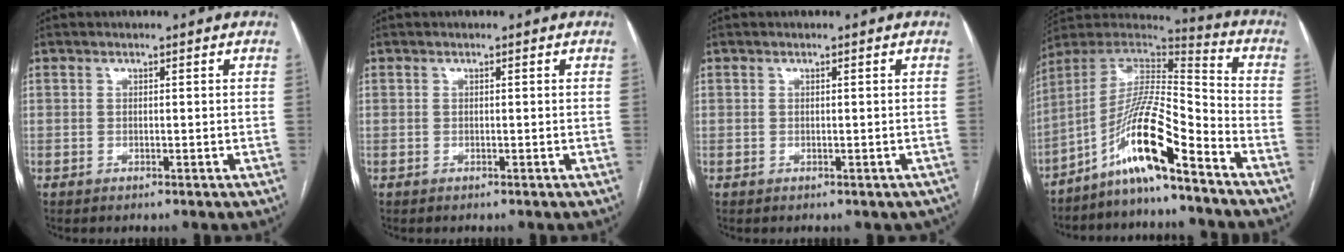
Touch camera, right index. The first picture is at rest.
{"total": 0.0}
{"total": 1.4, "force": [-0.5, 1.1, 0.7], "torque": [-0.008, 0.014, 0.003]}
{"total": 14.4, "force": [-9.1, 0.7, 11.1], "torque": [-0.218, 0.008, -0.167]}